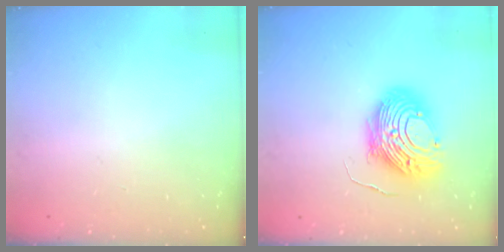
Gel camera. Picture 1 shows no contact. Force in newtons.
{"total": 12.9, "press": 12.9, "slide": 0.6}